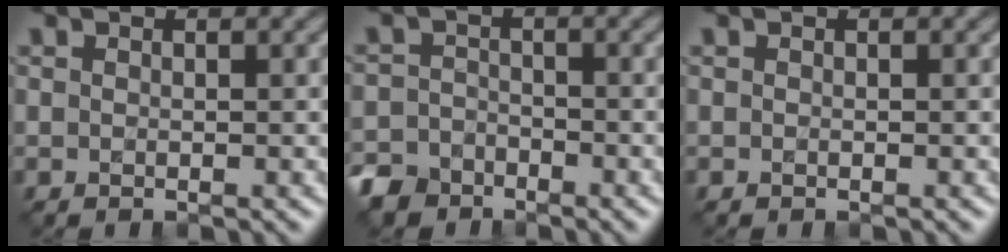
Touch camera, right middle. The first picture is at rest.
{"total": 3.9, "force": [-3.1, 2.3, 0.1], "torque": [-0.001, -0.006, -0.063]}
{"total": 0.0}